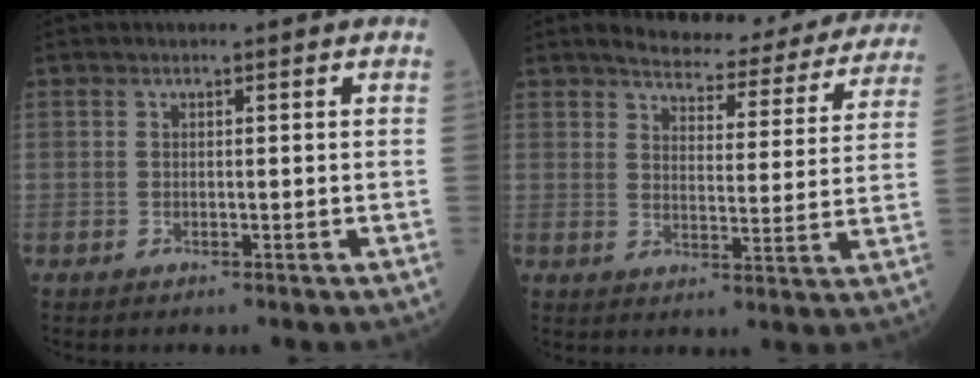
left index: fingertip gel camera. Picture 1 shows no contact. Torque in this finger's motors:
{"motor_torque": [0.68, -0.92, 0.12, 0.05]}